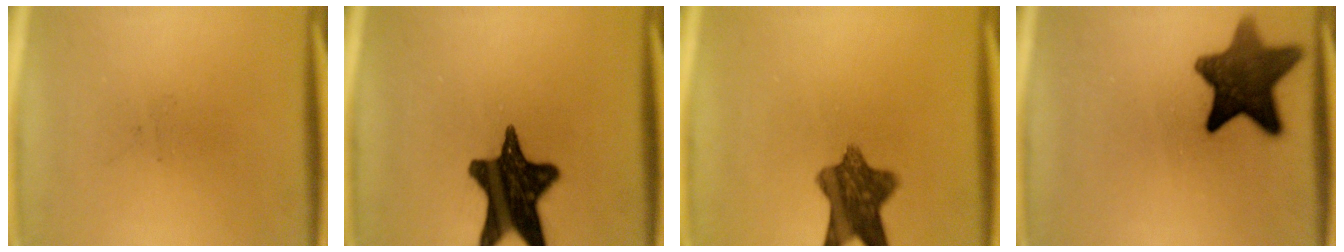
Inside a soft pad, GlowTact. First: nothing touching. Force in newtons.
{"total": 16.5}
{"total": 9.1}
{"total": 11.7}